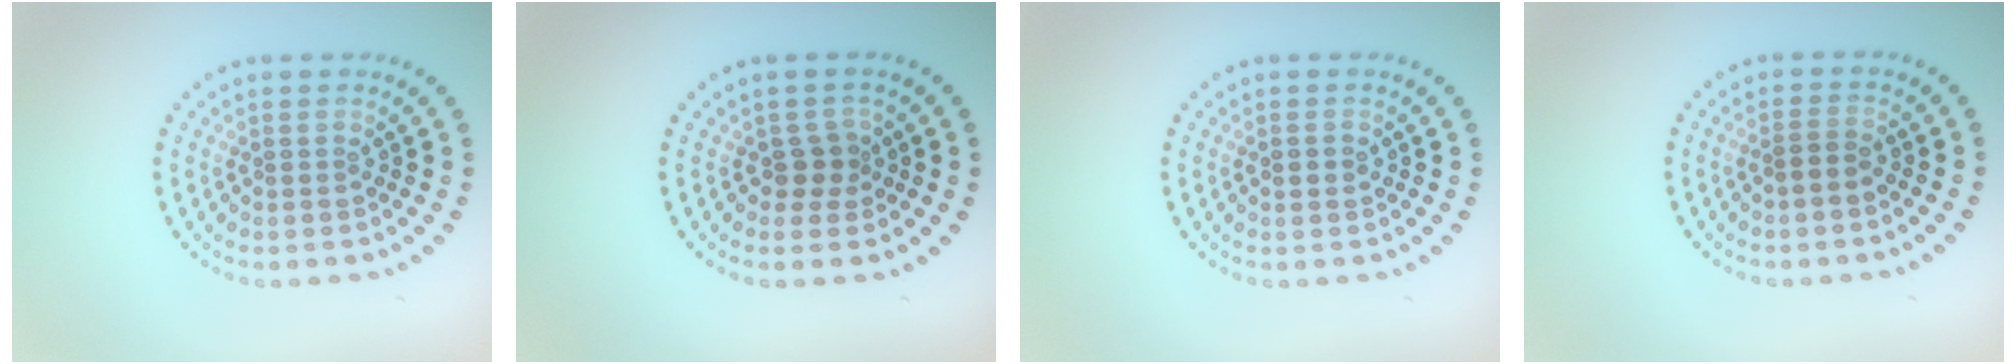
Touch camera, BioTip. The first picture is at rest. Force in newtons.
{"total": 1.7, "press": 1.3, "slide": 1.0}
{"total": 1.2, "press": 1.2, "slide": 0.1}
{"total": 1.3, "press": 1.1, "slide": 0.6}